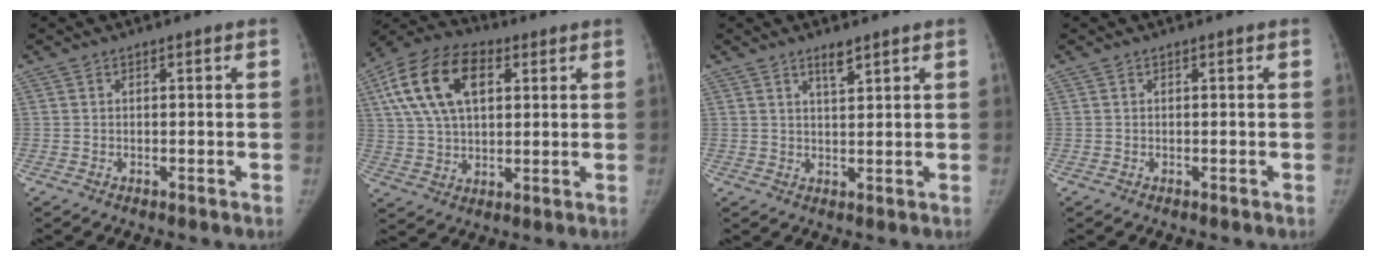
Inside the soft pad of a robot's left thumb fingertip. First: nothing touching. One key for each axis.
{"total": 16.9, "fx": 5.8, "fy": 9.9, "fz": 12.4, "tx": -0.226, "ty": 0.008, "tz": 0.100}
{"total": 2.8, "fx": 2.1, "fy": 0.7, "fz": 1.7, "tx": -0.023, "ty": -0.020, "tz": 0.036}
{"total": 0.0}